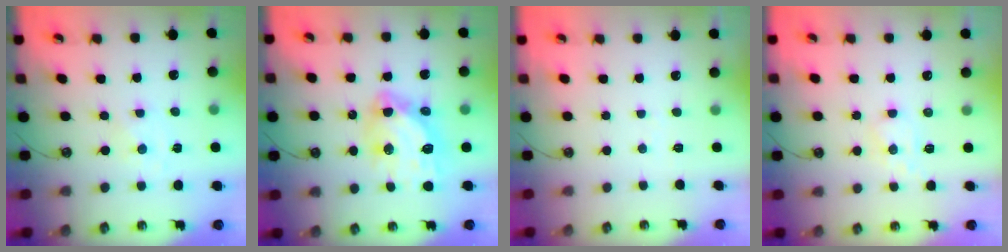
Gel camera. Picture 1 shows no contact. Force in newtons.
{"total": 14.8, "press": 14.8, "slide": 1.5}
{"total": 2.6, "press": 2.6, "slide": 0.4}
{"total": 7.2, "press": 7.1, "slide": 1.0}